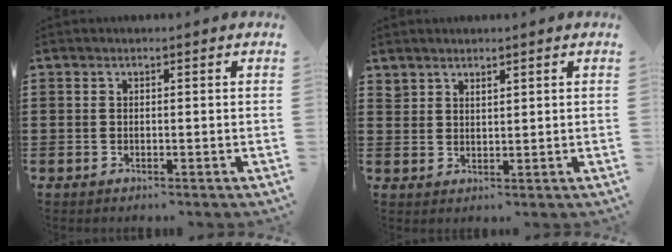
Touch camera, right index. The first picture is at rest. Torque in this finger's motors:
{"motor_torque": [-0.29, -0.29, -0.02, -0.02]}